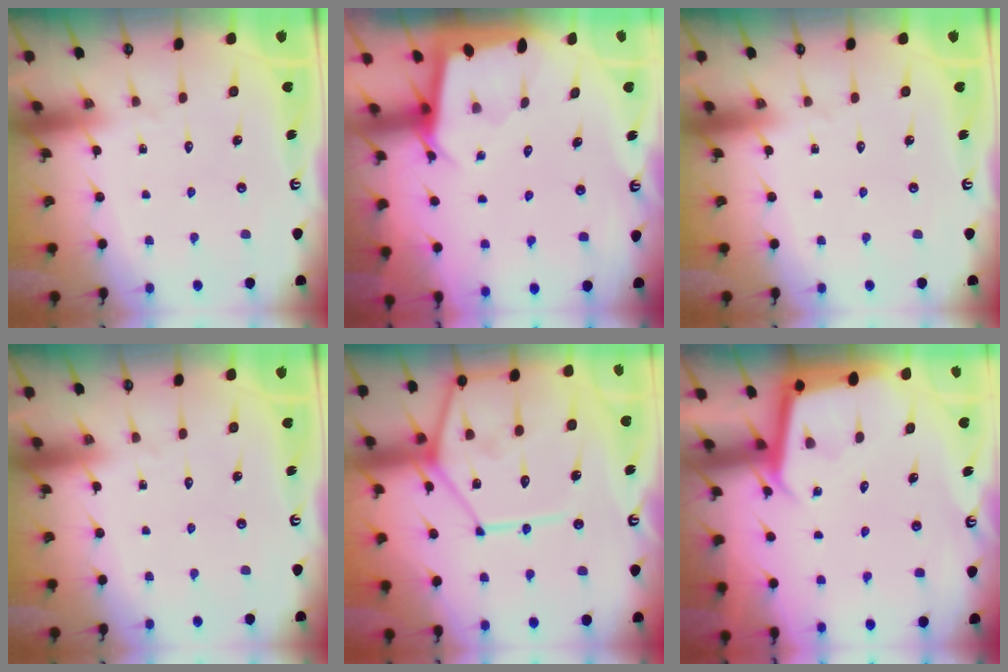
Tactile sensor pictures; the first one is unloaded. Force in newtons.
{"total": 2.4, "press": 2.4, "slide": 0.2}
{"total": 0.0}
{"total": 0.0}
{"total": 16.6, "press": 16.5, "slide": 2.0}
{"total": 3.7, "press": 3.7, "slide": 0.1}